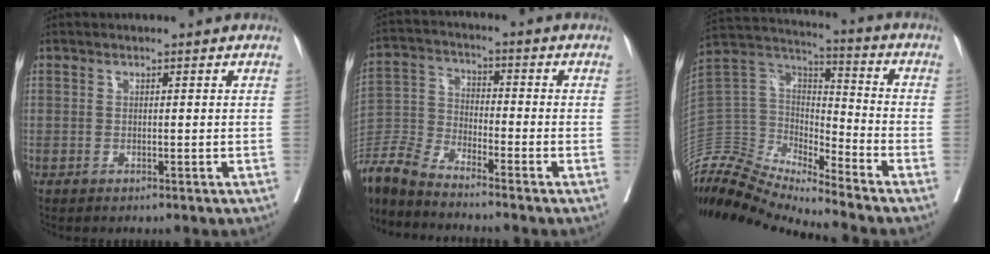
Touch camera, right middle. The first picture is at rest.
{"total": 8.1, "force": [-7.9, -0.2, 1.7], "torque": [-0.048, -0.008, -0.166]}
{"total": 18.7, "force": [-18.1, 1.4, 4.4], "torque": [-0.091, 0.051, -0.335]}